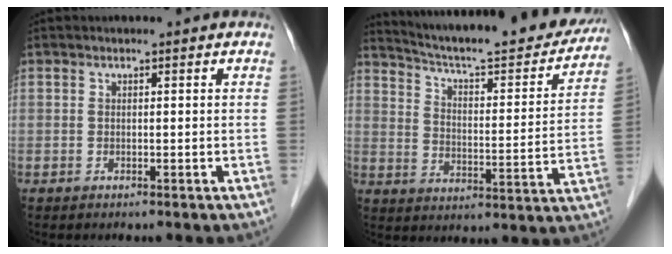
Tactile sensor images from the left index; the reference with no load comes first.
{"total": 25.1, "force": [22.8, 3.2, 10.2], "torque": [-0.157, -0.037, 0.303]}